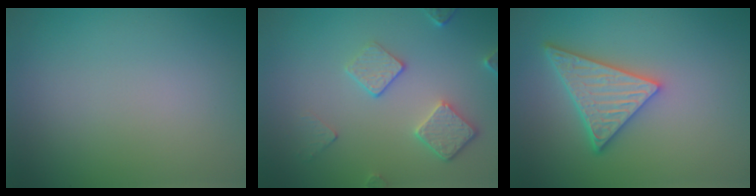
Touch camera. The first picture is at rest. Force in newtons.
{"total": 3.7, "press": 3.2, "slide": 2.0}
{"total": 4.8, "press": 4.2, "slide": 2.4}